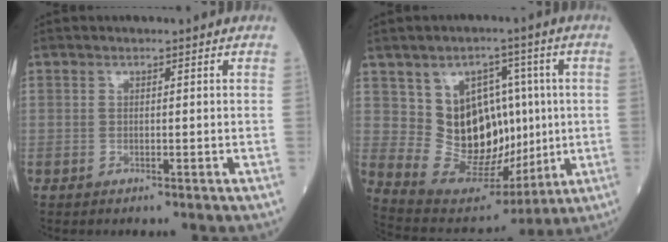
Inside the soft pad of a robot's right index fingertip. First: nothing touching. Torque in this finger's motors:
{"motor_torque": [0.54, 0.14, 0.24, 0.03]}